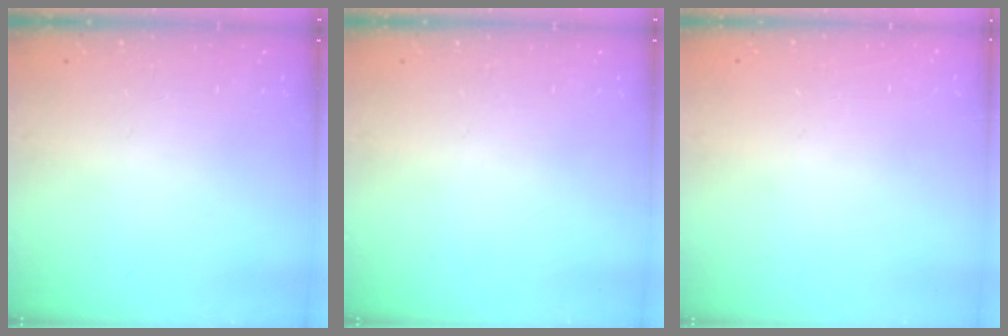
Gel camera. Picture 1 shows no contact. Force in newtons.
{"total": 0.0}
{"total": 0.0}